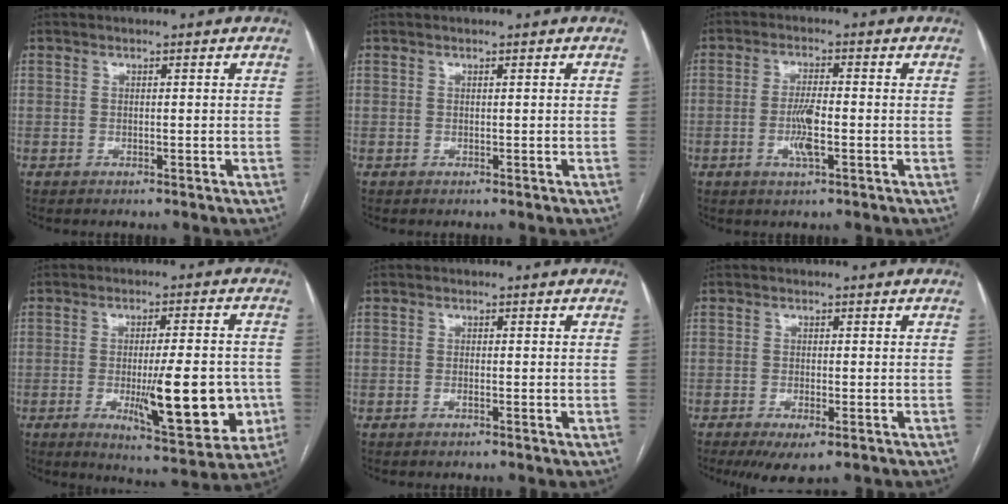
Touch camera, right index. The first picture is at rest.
{"total": 0.0}
{"total": 5.0, "force": [-1.3, 0.7, 4.8], "torque": [-0.097, -0.006, -0.023]}
{"total": 14.9, "force": [-3.1, 3.2, 14.2], "torque": [-0.202, -0.014, -0.037]}
{"total": 1.0, "force": [-0.3, 0.1, 0.9], "torque": [-0.016, 0.001, -0.005]}
{"total": 4.2, "force": [-2.3, 1.1, 3.3], "torque": [-0.051, -0.007, -0.031]}